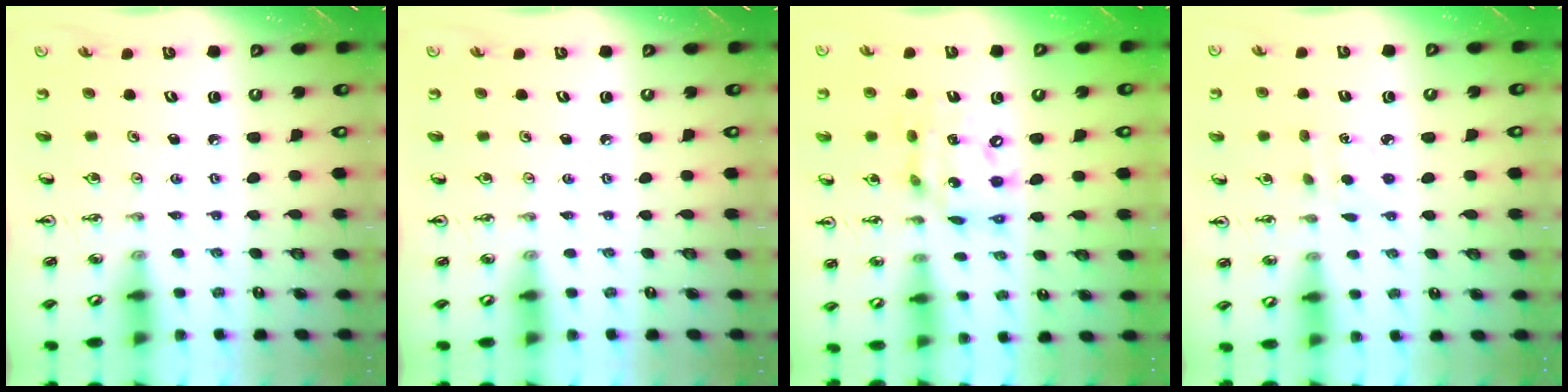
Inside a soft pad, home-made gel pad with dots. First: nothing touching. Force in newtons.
{"total": 0.0}
{"total": 13.6, "press": 13.5, "slide": 1.8}
{"total": 2.7, "press": 2.7, "slide": 0.4}